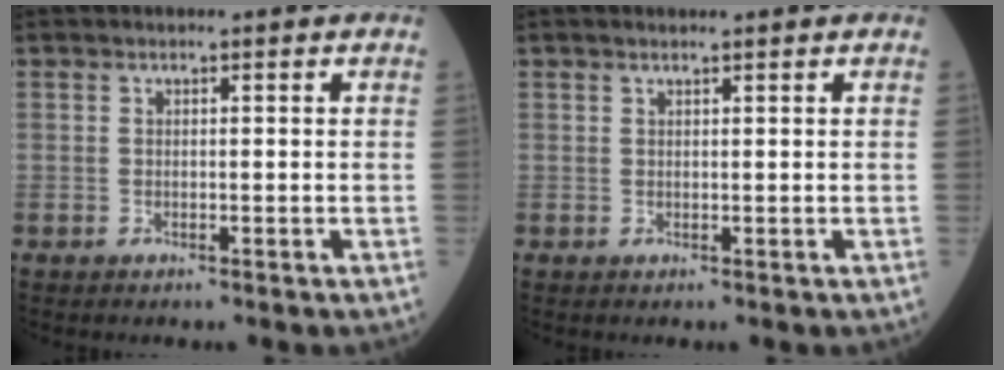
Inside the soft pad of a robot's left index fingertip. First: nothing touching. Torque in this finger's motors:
{"motor_torque": [0.53, -0.56, 0.14, 0.02]}